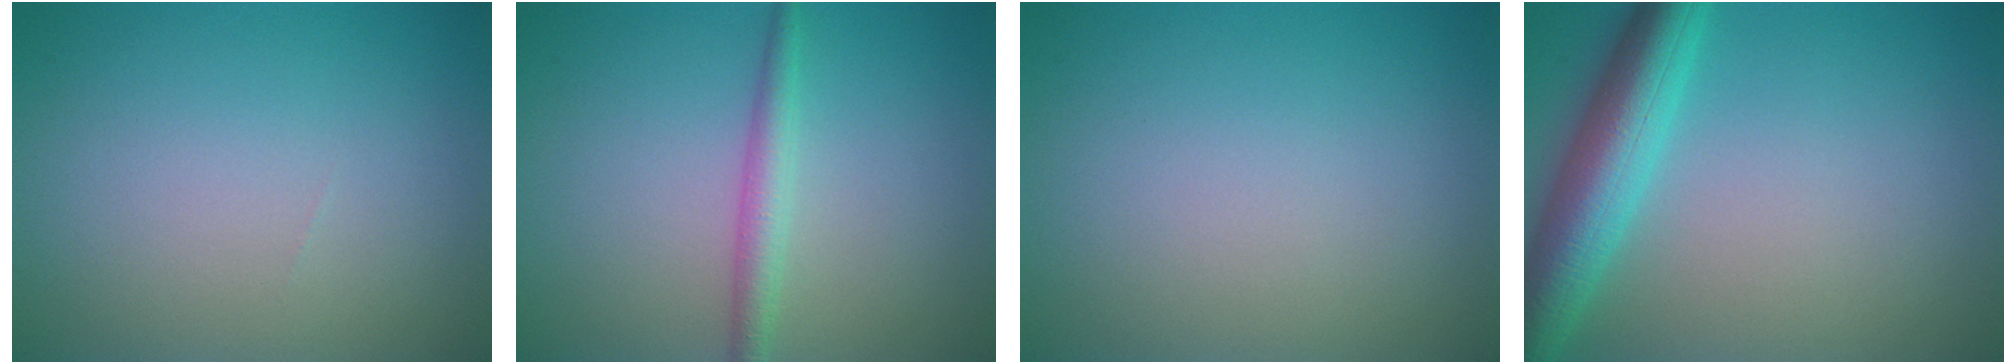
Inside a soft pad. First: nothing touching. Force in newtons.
{"total": 2.2, "press": 2.2, "slide": 0.1}
{"total": 0.0}
{"total": 6.5, "press": 6.5, "slide": 0.2}